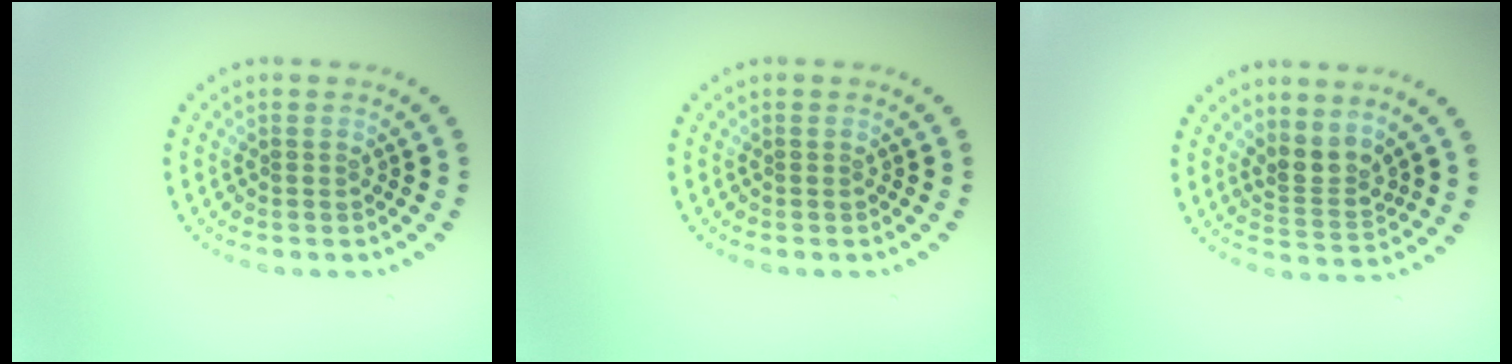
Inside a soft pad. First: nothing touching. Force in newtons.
{"total": 0.0}
{"total": 2.6, "press": 1.8, "slide": 1.8}